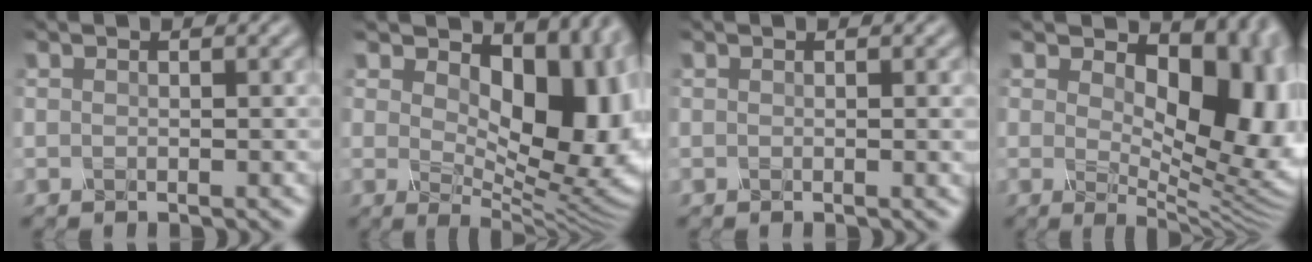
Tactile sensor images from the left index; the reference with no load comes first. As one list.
[{"total": 12.8, "force": [3.0, 7.1, 10.2], "torque": [-0.128, -0.012, 0.055]}, {"total": 0.6, "force": [0.1, 0.0, 0.5], "torque": [-0.005, -0.004, 0.002]}, {"total": 13.3, "force": [2.4, 7.5, 10.8], "torque": [-0.119, -0.005, 0.043]}]